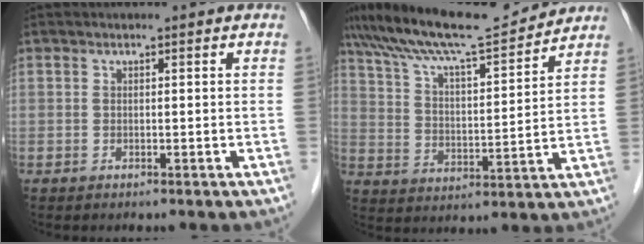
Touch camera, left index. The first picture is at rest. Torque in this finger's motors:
{"motor_torque": [-0.08, -0.55, 0.29, 0.17]}